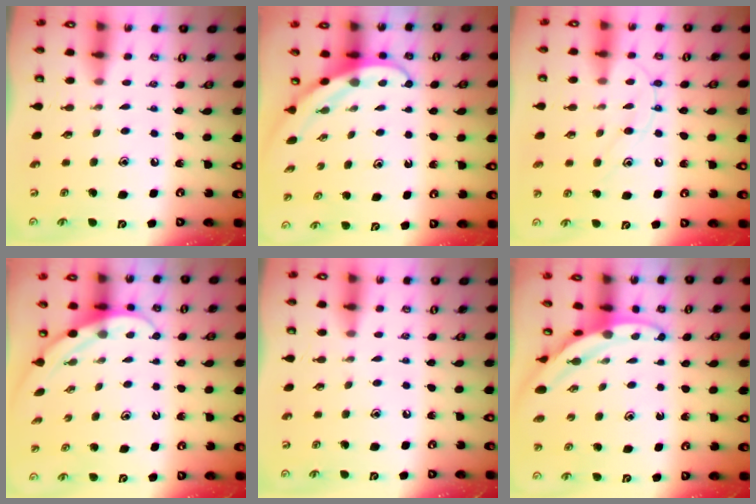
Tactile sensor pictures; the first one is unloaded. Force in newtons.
{"total": 3.8, "press": 3.8, "slide": 0.3}
{"total": 10.9, "press": 10.8, "slide": 1.0}
{"total": 4.8, "press": 4.8, "slide": 0.3}
{"total": 0.0}
{"total": 3.5, "press": 3.5, "slide": 0.1}